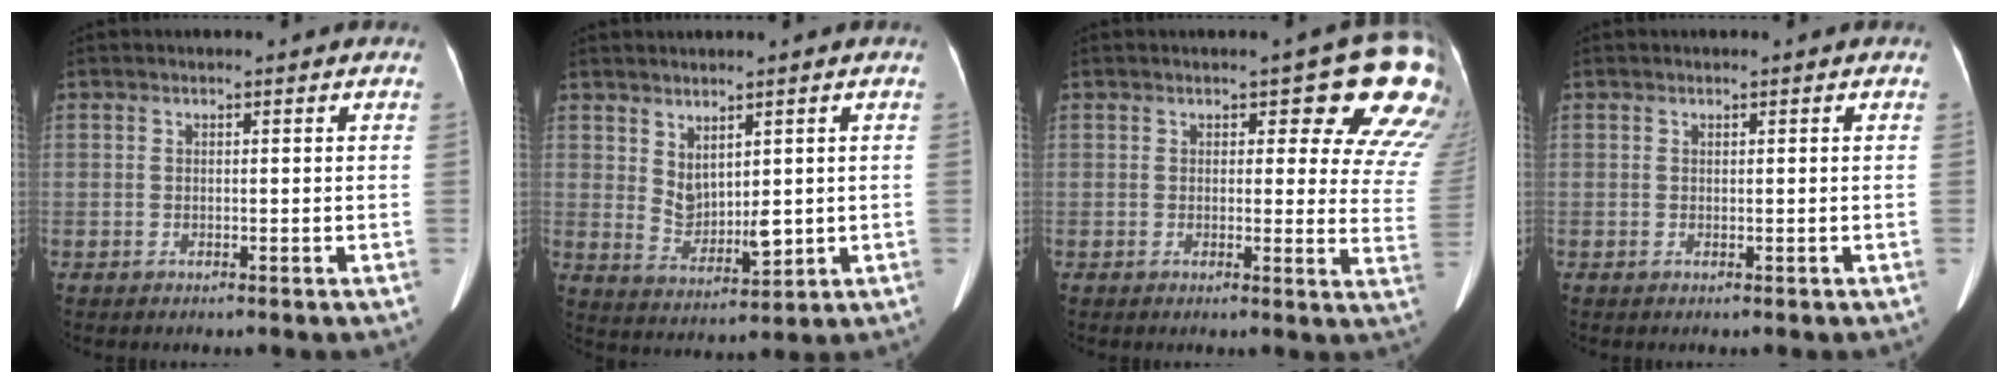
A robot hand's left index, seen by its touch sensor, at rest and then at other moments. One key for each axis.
{"total": 5.0, "fx": 1.4, "fy": 2.7, "fz": 4.0, "tx": -0.081, "ty": -0.004, "tz": 0.044}
{"total": 11.7, "fx": 8.3, "fy": 4.4, "fz": 7.0, "tx": -0.046, "ty": -0.032, "tz": 0.059}
{"total": 0.0}